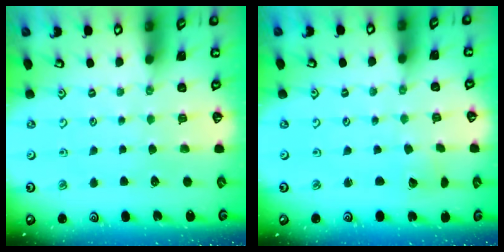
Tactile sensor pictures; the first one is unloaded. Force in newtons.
{"total": 2.4, "press": 2.4, "slide": 0.1}